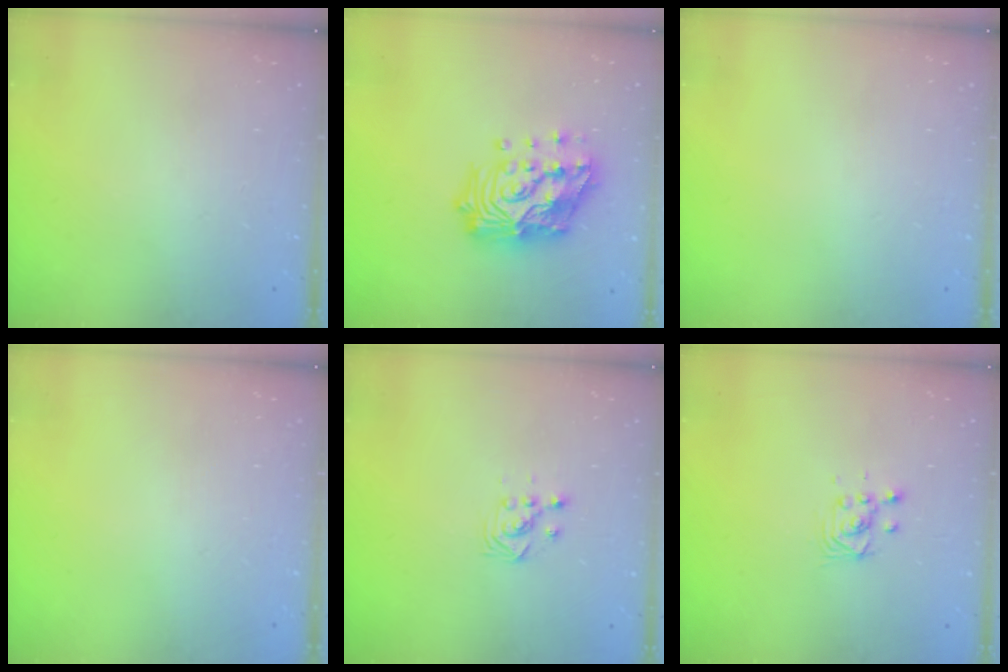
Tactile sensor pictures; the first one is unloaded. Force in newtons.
{"total": 25.6, "press": 25.5, "slide": 2.2}
{"total": 0.0}
{"total": 0.0}
{"total": 2.7, "press": 2.7, "slide": 0.3}
{"total": 3.3, "press": 3.3, "slide": 0.4}